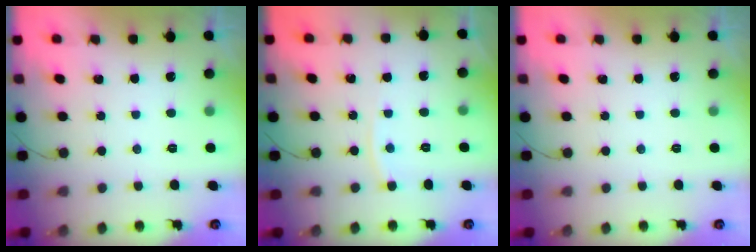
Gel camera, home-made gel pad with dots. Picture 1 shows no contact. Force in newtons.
{"total": 3.0, "press": 3.0, "slide": 0.4}
{"total": 0.0}